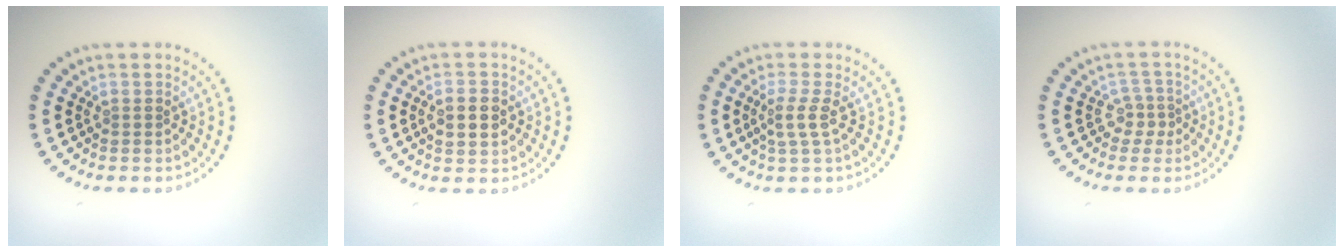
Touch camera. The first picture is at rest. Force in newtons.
{"total": 2.6, "press": 2.6, "slide": 0.2}
{"total": 2.0, "press": 1.6, "slide": 1.3}
{"total": 1.9, "press": 1.3, "slide": 1.4}